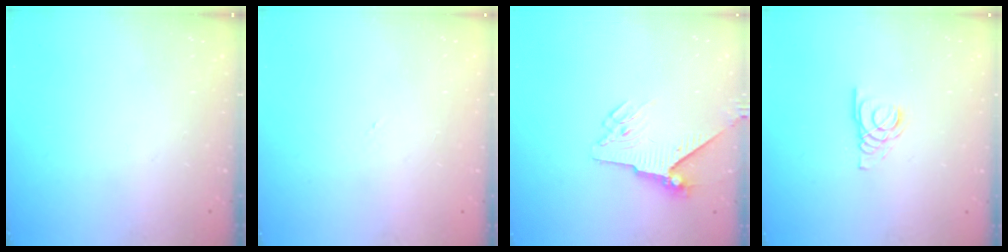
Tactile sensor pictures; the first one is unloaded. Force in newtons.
{"total": 0.0}
{"total": 6.2, "press": 6.1, "slide": 1.0}
{"total": 3.4, "press": 3.4, "slide": 0.4}